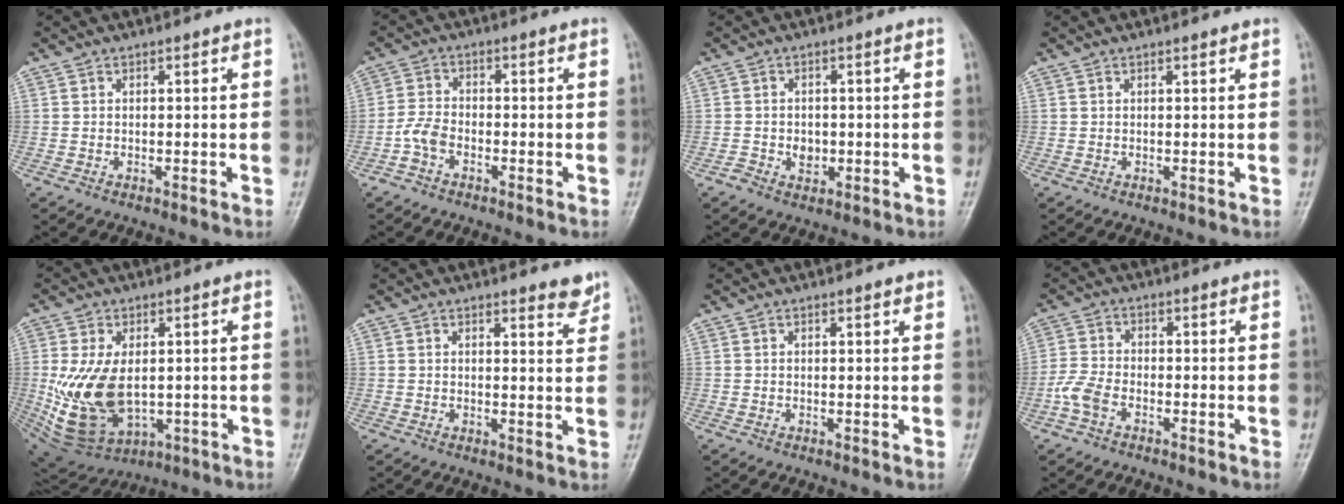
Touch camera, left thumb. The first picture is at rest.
{"total": 3.8, "force": [-2.1, 2.3, 2.3], "torque": [-0.047, 0.012, -0.047]}
{"total": 3.0, "force": [-0.7, 2.5, 1.5], "torque": [-0.010, 0.003, -0.008]}
{"total": 0.5, "force": [0.4, 0.0, 0.4], "torque": [-0.008, -0.002, 0.006]}
{"total": 14.9, "force": [-0.5, 9.2, 11.7], "torque": [-0.215, -0.014, 0.017]}
{"total": 3.0, "force": [2.6, 0.7, 1.4], "torque": [-0.007, -0.023, 0.030]}
{"total": 0.8, "force": [0.6, 0.1, 0.5], "torque": [-0.008, -0.004, 0.009]}
{"total": 4.5, "force": [-2.4, 2.6, 2.8], "torque": [-0.065, 0.010, -0.053]}